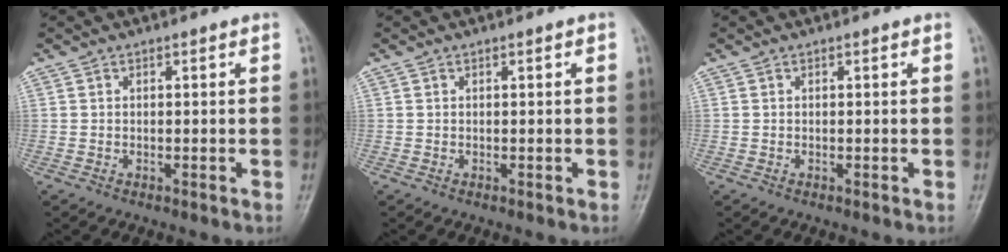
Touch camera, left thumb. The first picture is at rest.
{"total": 0.0}
{"total": 0.0}